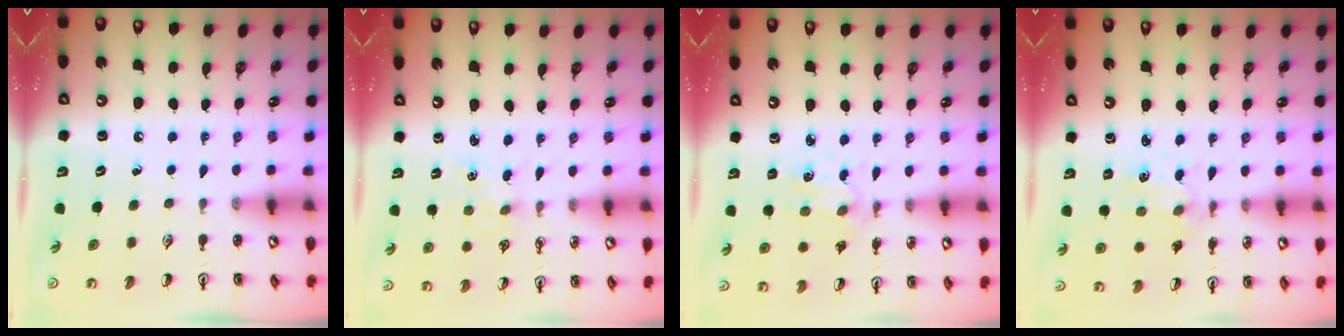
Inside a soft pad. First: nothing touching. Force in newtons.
{"total": 2.6, "press": 2.6, "slide": 0.4}
{"total": 2.0, "press": 2.0, "slide": 0.3}
{"total": 2.0, "press": 2.0, "slide": 0.2}